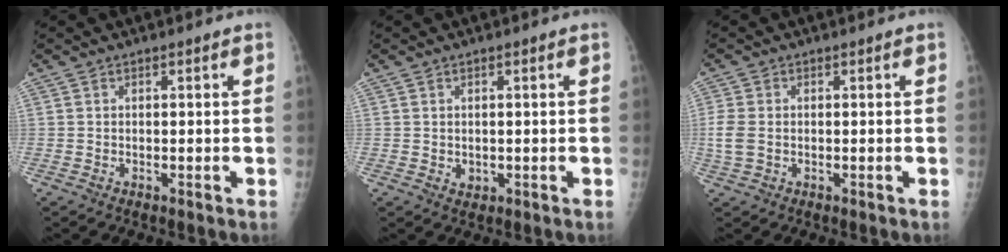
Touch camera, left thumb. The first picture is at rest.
{"total": 1.6, "force": [0.0, 1.3, 1.0], "torque": [-0.009, -0.001, 0.005]}
{"total": 4.1, "force": [-0.3, 2.8, 2.9], "torque": [-0.086, 0.001, -0.008]}